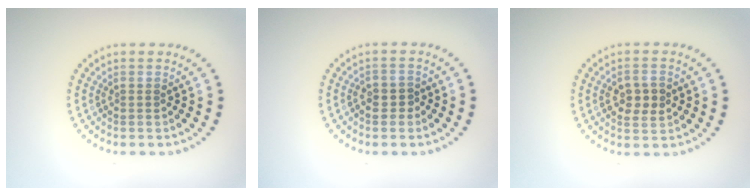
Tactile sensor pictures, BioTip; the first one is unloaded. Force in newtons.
{"total": 1.4, "press": 1.2, "slide": 0.7}
{"total": 2.8, "press": 2.8, "slide": 0.1}